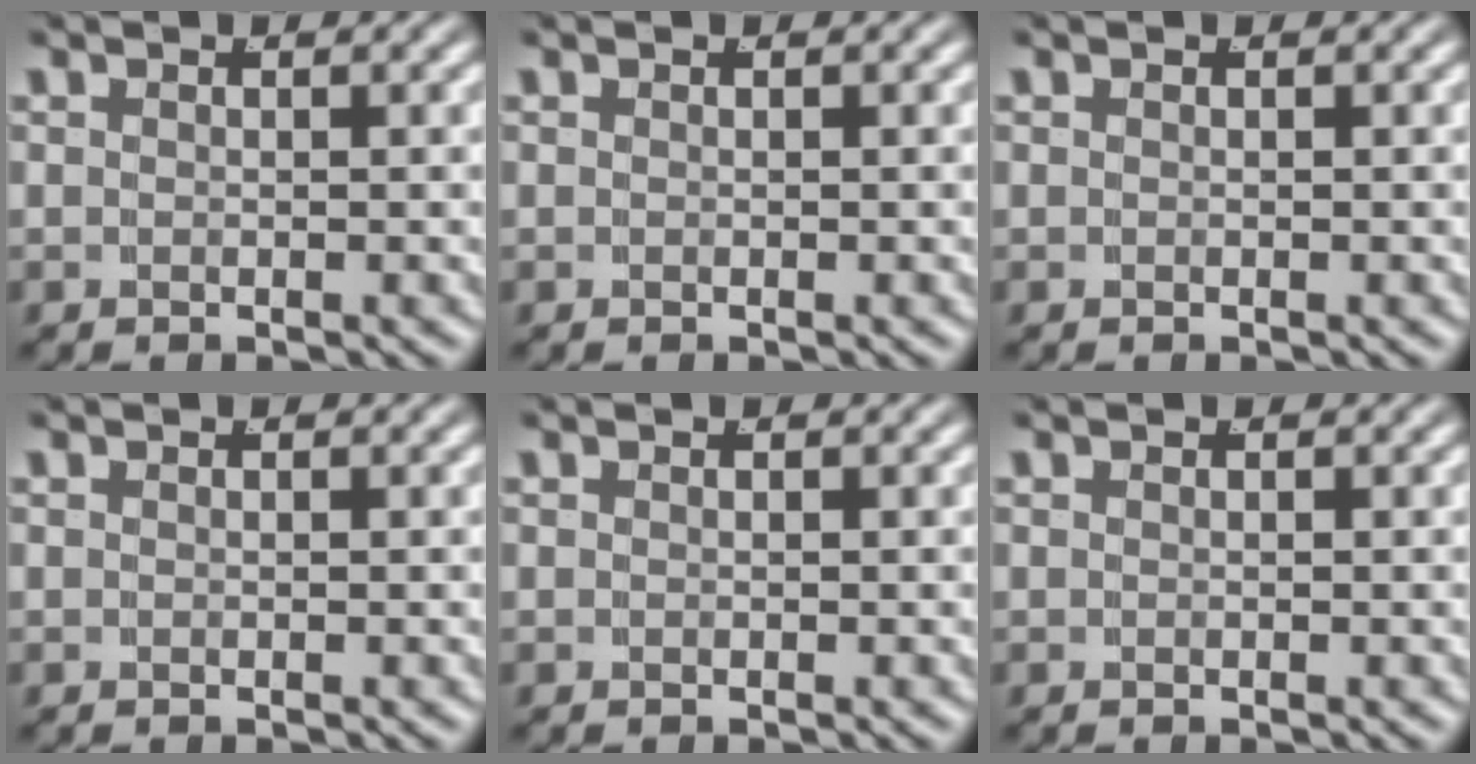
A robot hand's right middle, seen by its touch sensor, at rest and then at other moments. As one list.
[{"total": 0.0}, {"total": 0.0}, {"total": 0.0}, {"total": 0.0}, {"total": 0.0}]